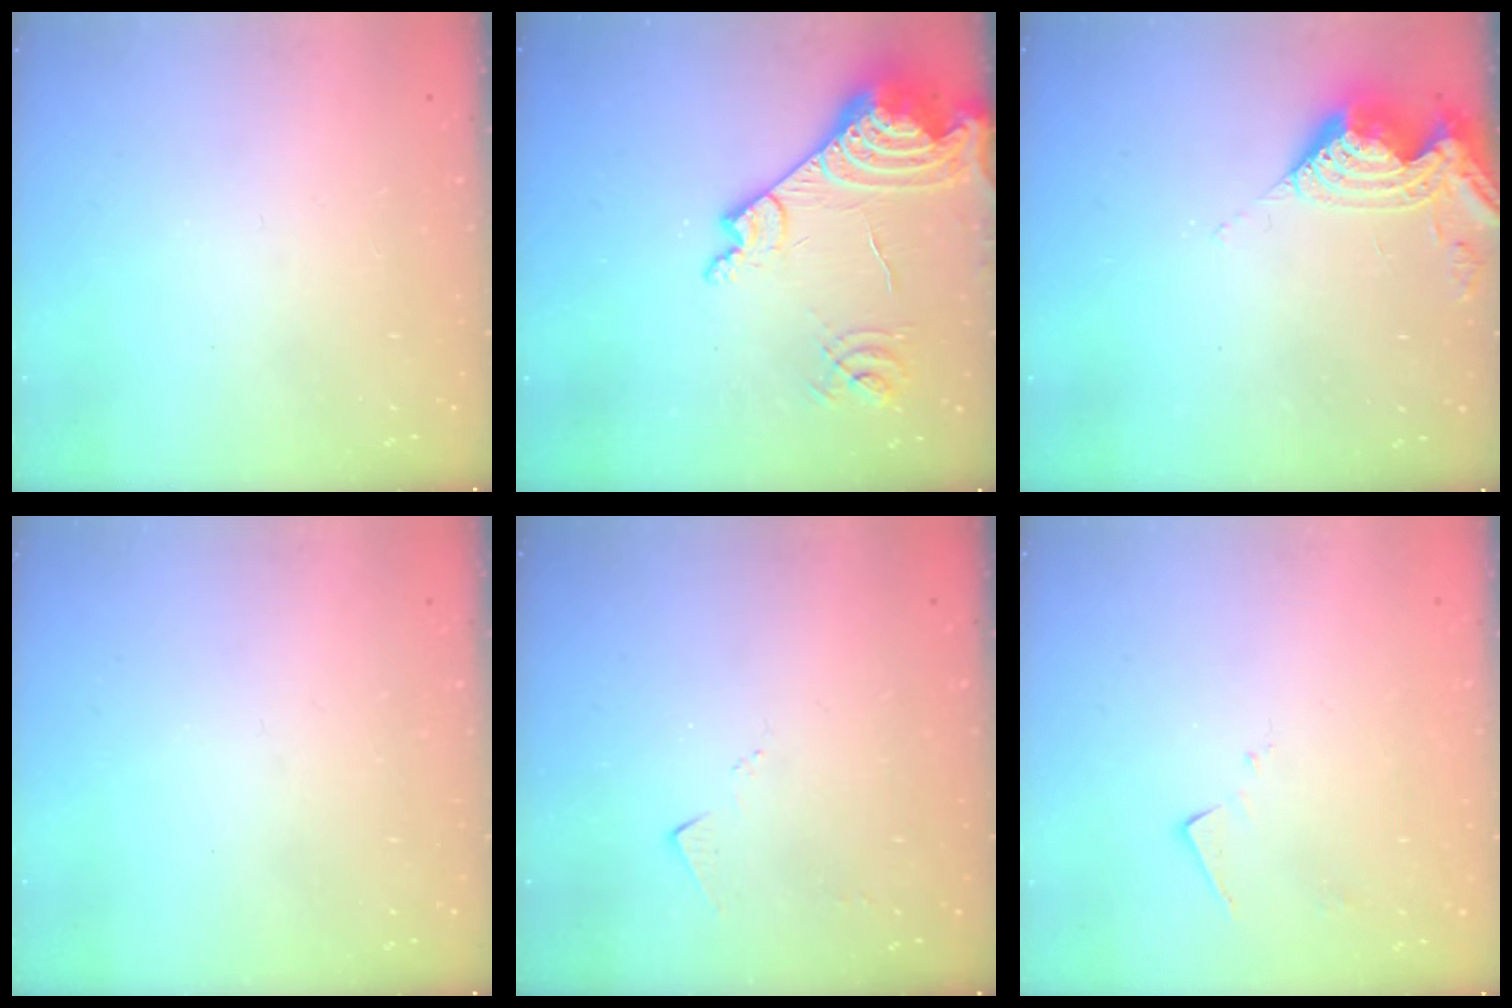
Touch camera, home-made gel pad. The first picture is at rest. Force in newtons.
{"total": 19.4, "press": 19.2, "slide": 2.3}
{"total": 9.6, "press": 9.5, "slide": 1.4}
{"total": 0.0}
{"total": 3.4, "press": 3.4, "slide": 0.4}
{"total": 7.6, "press": 7.6, "slide": 0.2}